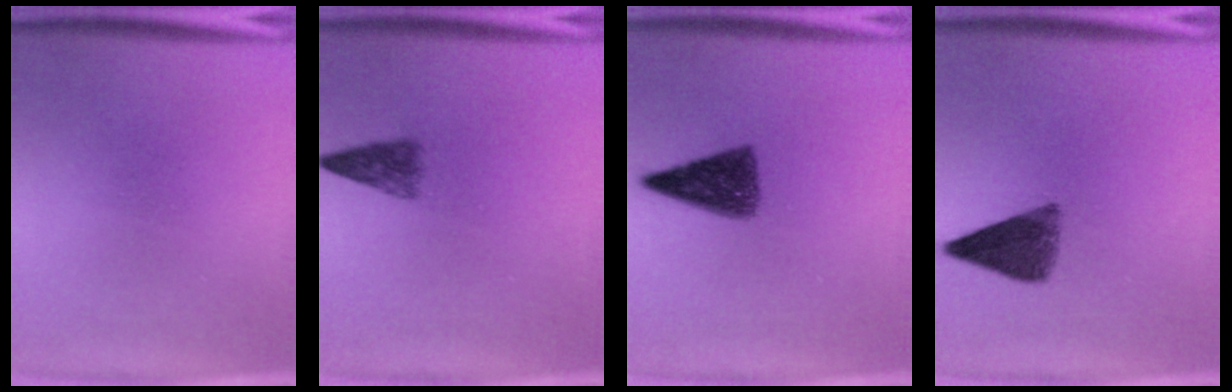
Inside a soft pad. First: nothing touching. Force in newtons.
{"total": 2.9}
{"total": 7.3}
{"total": 6.4}